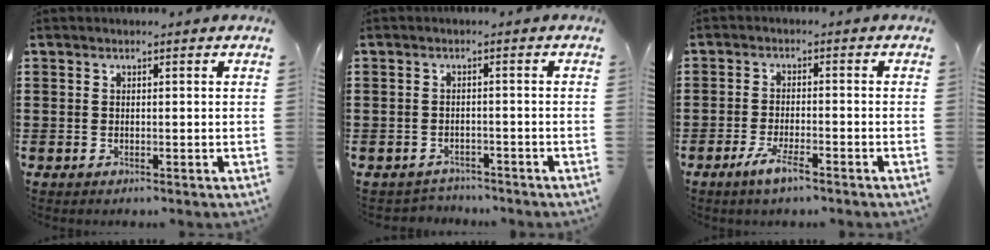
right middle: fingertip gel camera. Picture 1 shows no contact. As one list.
[{"total": 1.9, "force": [-1.8, 0.4, -0.2], "torque": [-0.004, 0.000, -0.042]}, {"total": 4.1, "force": [-2.6, 0.7, 3.0], "torque": [-0.061, -0.002, -0.049]}]